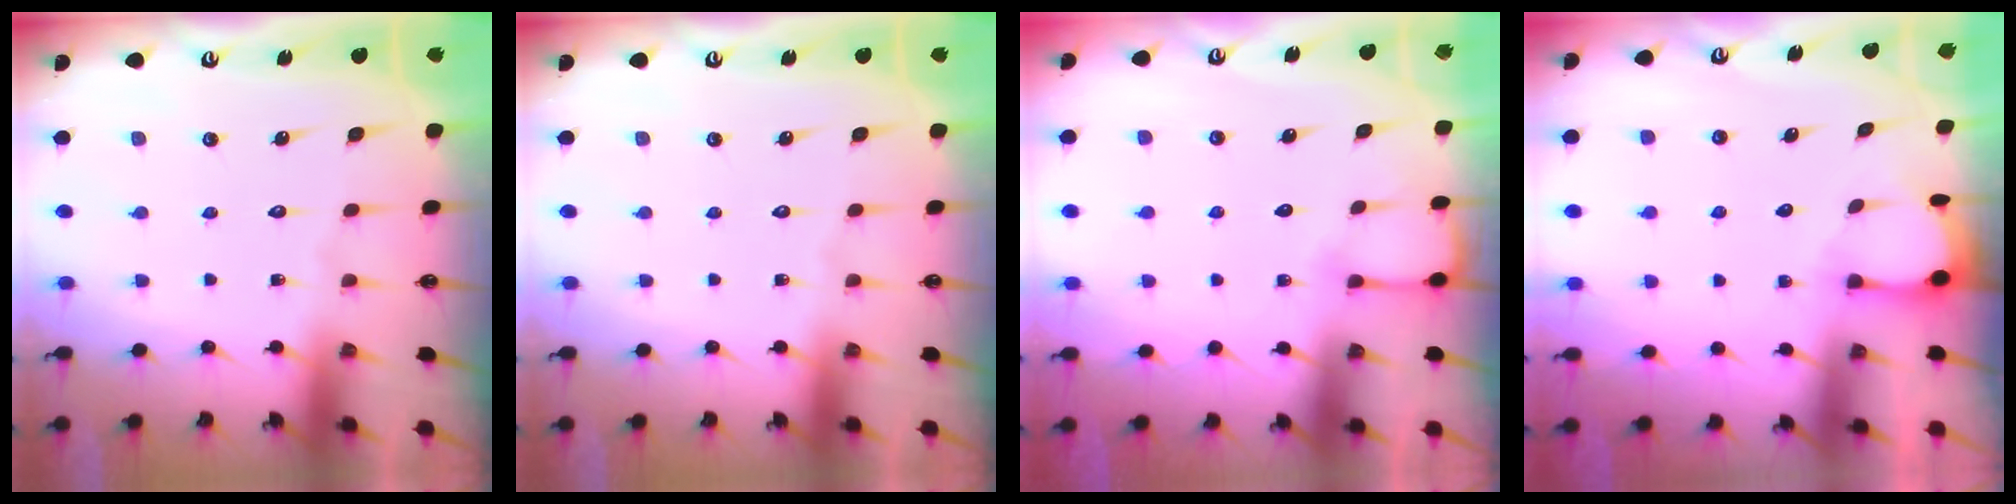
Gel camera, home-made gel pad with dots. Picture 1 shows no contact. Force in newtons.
{"total": 0.0}
{"total": 5.1, "press": 5.1, "slide": 0.3}
{"total": 2.4, "press": 2.3, "slide": 0.4}